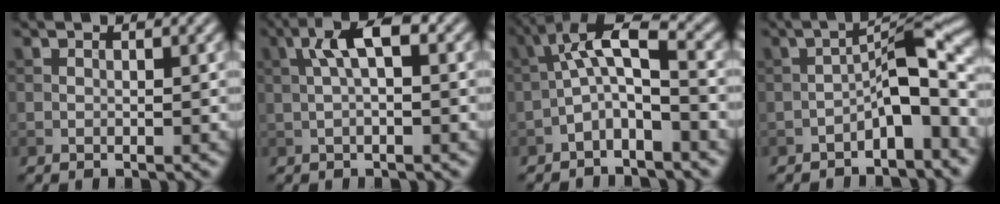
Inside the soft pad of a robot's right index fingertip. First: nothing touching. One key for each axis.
{"total": 4.2, "fx": 1.0, "fy": 1.3, "fz": 3.9, "tx": -0.075, "ty": 0.013, "tz": 0.014}
{"total": 5.2, "fx": -1.3, "fy": 1.6, "fz": 4.8, "tx": -0.090, "ty": 0.022, "tz": -0.036}
{"total": 5.9, "fx": -2.6, "fy": 1.7, "fz": 5.0, "tx": -0.071, "ty": 0.027, "tz": -0.047}